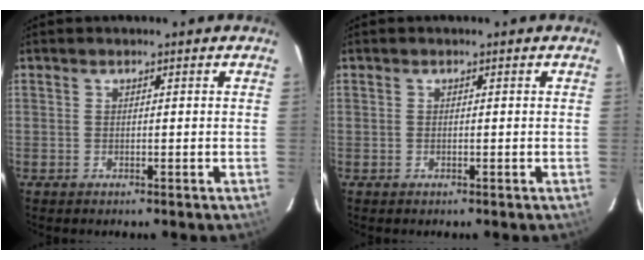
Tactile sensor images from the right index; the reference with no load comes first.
{"total": 0.0}